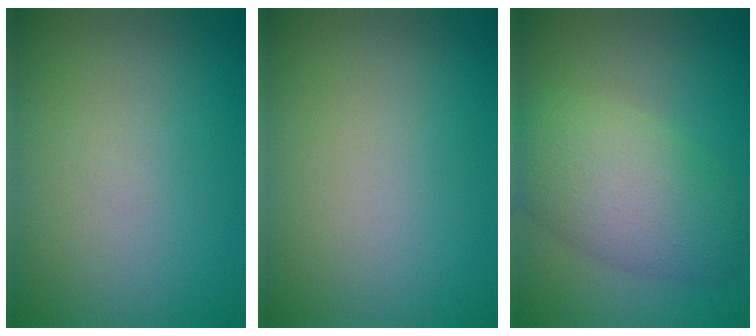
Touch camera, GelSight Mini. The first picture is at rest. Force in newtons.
{"total": 0.0}
{"total": 6.5, "press": 6.5, "slide": 0.3}